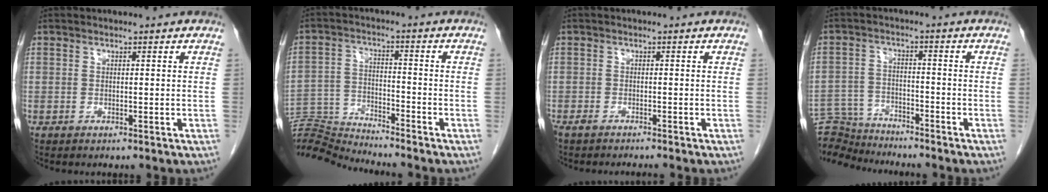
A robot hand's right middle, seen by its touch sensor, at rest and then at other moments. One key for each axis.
{"total": 10.1, "fx": -10.0, "fy": -1.6, "fz": 0.0, "tx": -0.003, "ty": 0.010, "tz": -0.190}
{"total": 3.3, "fx": -2.9, "fy": 0.3, "fz": 1.6, "tx": -0.024, "ty": -0.007, "tz": -0.041}
{"total": 9.0, "fx": -9.0, "fy": 1.0, "fz": 0.2, "tx": -0.010, "ty": 0.007, "tz": -0.164}